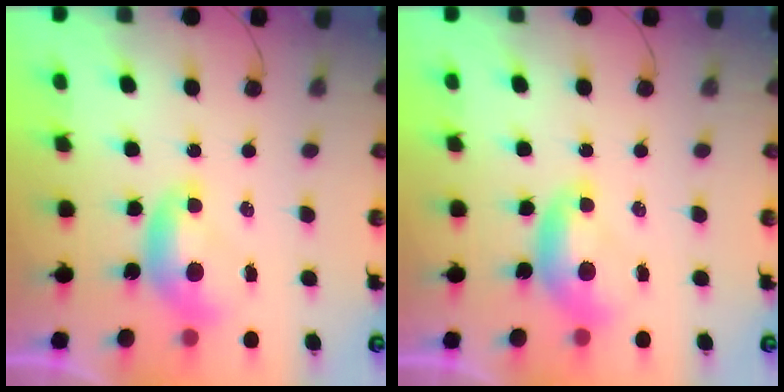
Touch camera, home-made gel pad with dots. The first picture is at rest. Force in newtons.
{"total": 0.0}